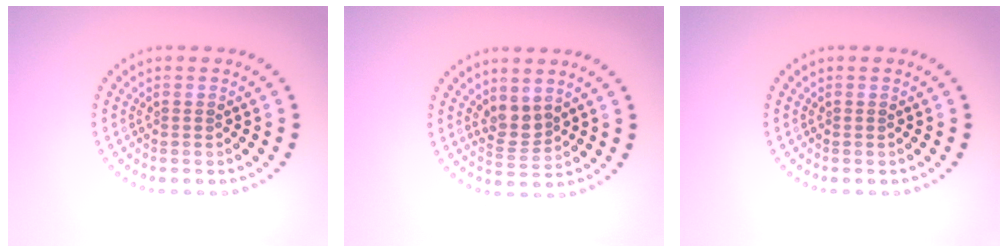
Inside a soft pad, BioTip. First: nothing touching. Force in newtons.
{"total": 2.3, "press": 1.9, "slide": 1.3}
{"total": 0.0}